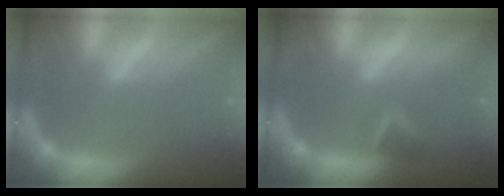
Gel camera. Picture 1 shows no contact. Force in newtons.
{"total": 2.4}